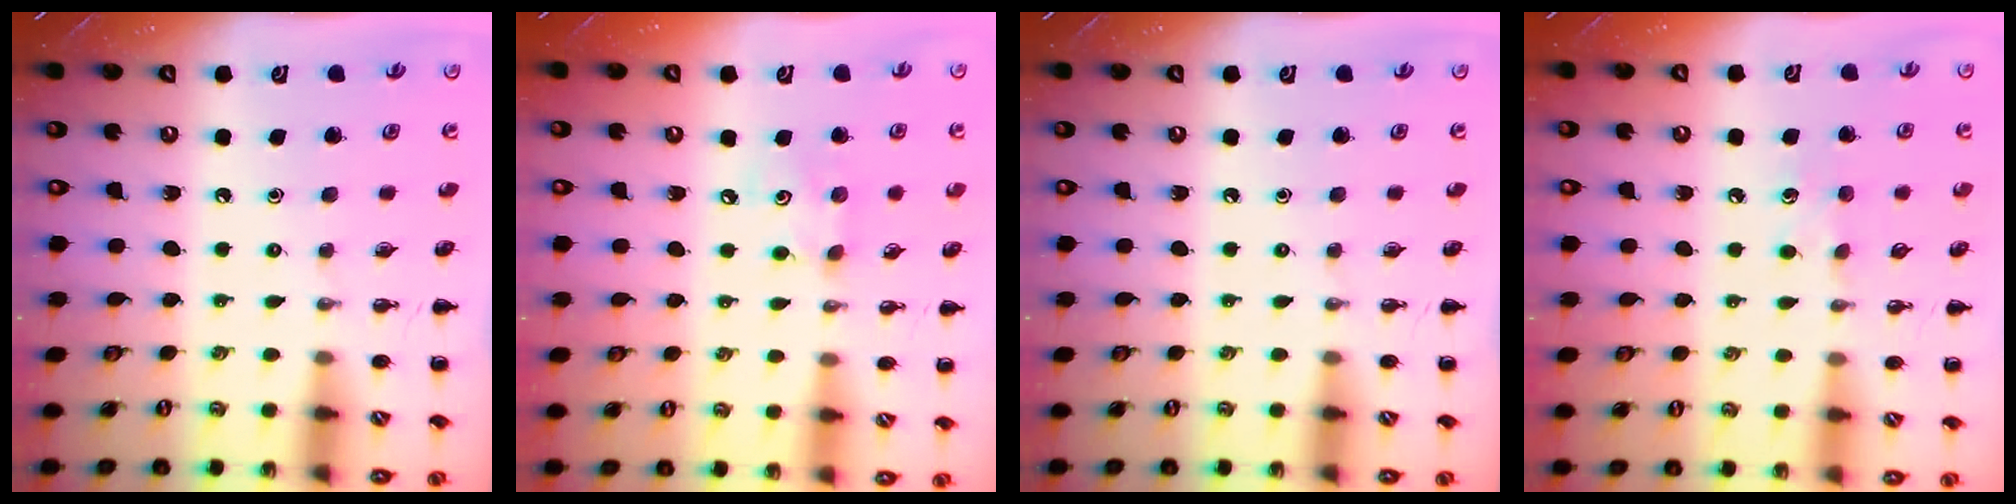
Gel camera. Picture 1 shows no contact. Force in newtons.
{"total": 4.8, "press": 4.7, "slide": 0.9}
{"total": 0.0}
{"total": 4.8, "press": 4.6, "slide": 1.3}